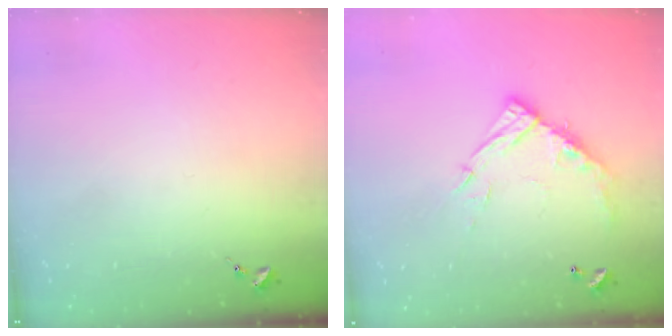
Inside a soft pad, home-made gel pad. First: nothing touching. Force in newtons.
{"total": 13.3, "press": 13.2, "slide": 1.2}